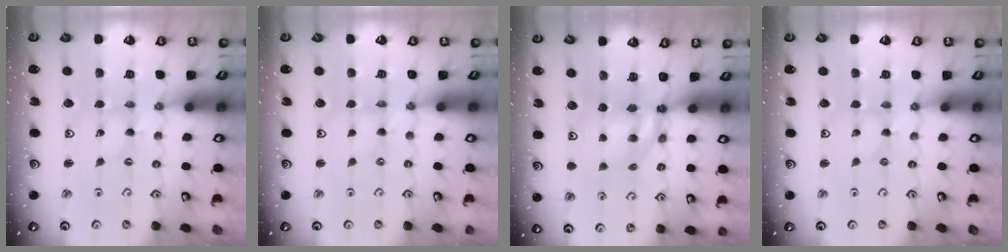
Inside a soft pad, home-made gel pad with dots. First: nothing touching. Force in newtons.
{"total": 0.0}
{"total": 6.2, "press": 6.2, "slide": 0.8}
{"total": 0.0}